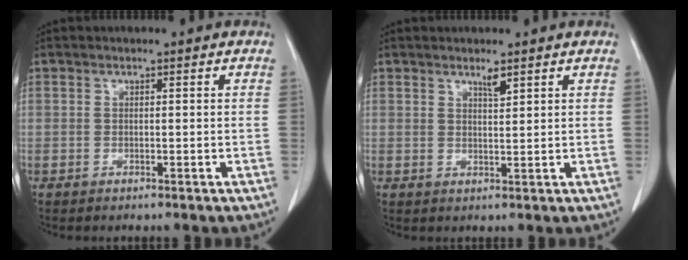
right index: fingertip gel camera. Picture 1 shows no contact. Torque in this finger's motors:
{"motor_torque": [0.11, 0.04, 0.01, 0.02]}